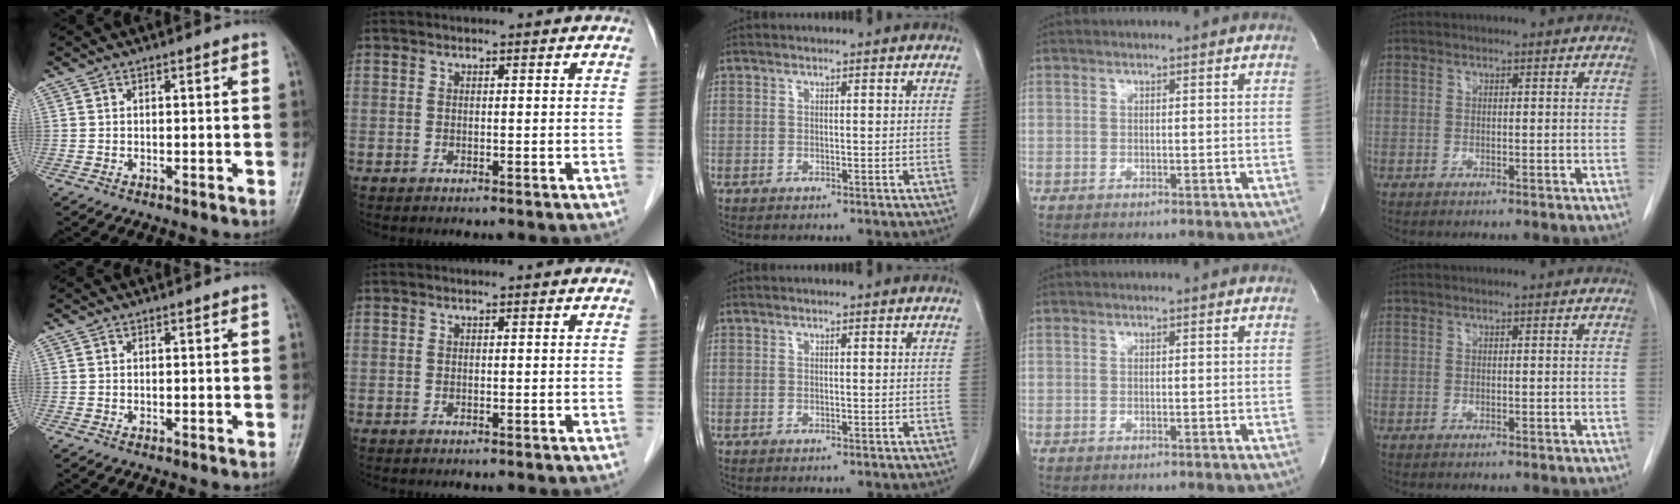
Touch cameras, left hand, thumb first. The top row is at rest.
{}